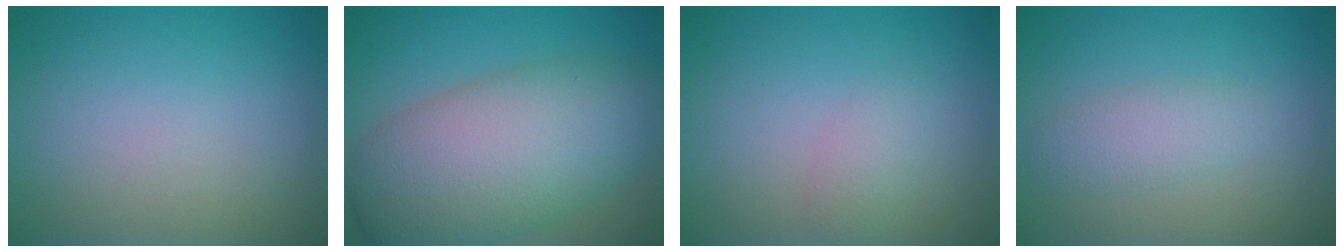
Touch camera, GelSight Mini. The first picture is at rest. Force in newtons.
{"total": 11.1, "press": 11.1, "slide": 0.3}
{"total": 1.6, "press": 1.6, "slide": 0.1}
{"total": 2.3, "press": 2.3, "slide": 0.0}